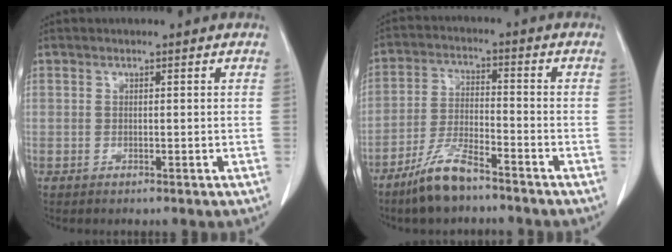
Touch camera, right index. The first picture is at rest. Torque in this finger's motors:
{"motor_torque": [0.30, -0.28, 0.29, 0.09]}